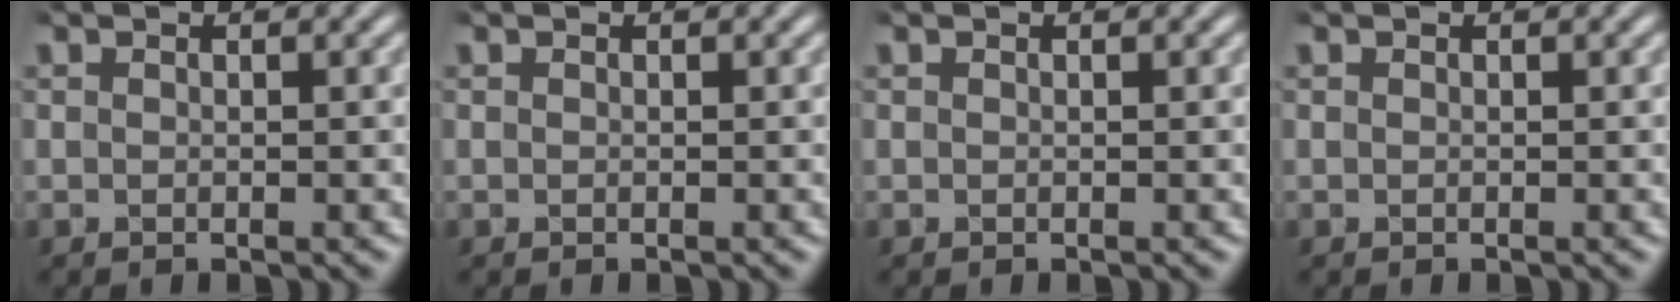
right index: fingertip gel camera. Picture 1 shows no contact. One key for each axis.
{"total": 0.0}
{"total": 0.0}
{"total": 0.0}